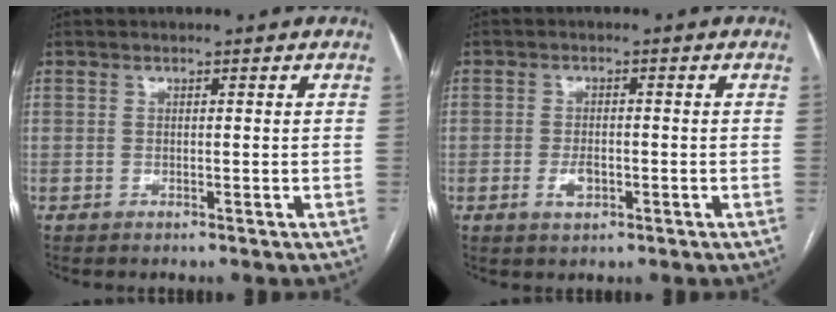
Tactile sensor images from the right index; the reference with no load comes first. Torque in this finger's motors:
{"motor_torque": [0.18, -0.02, 0.05, 0.03]}